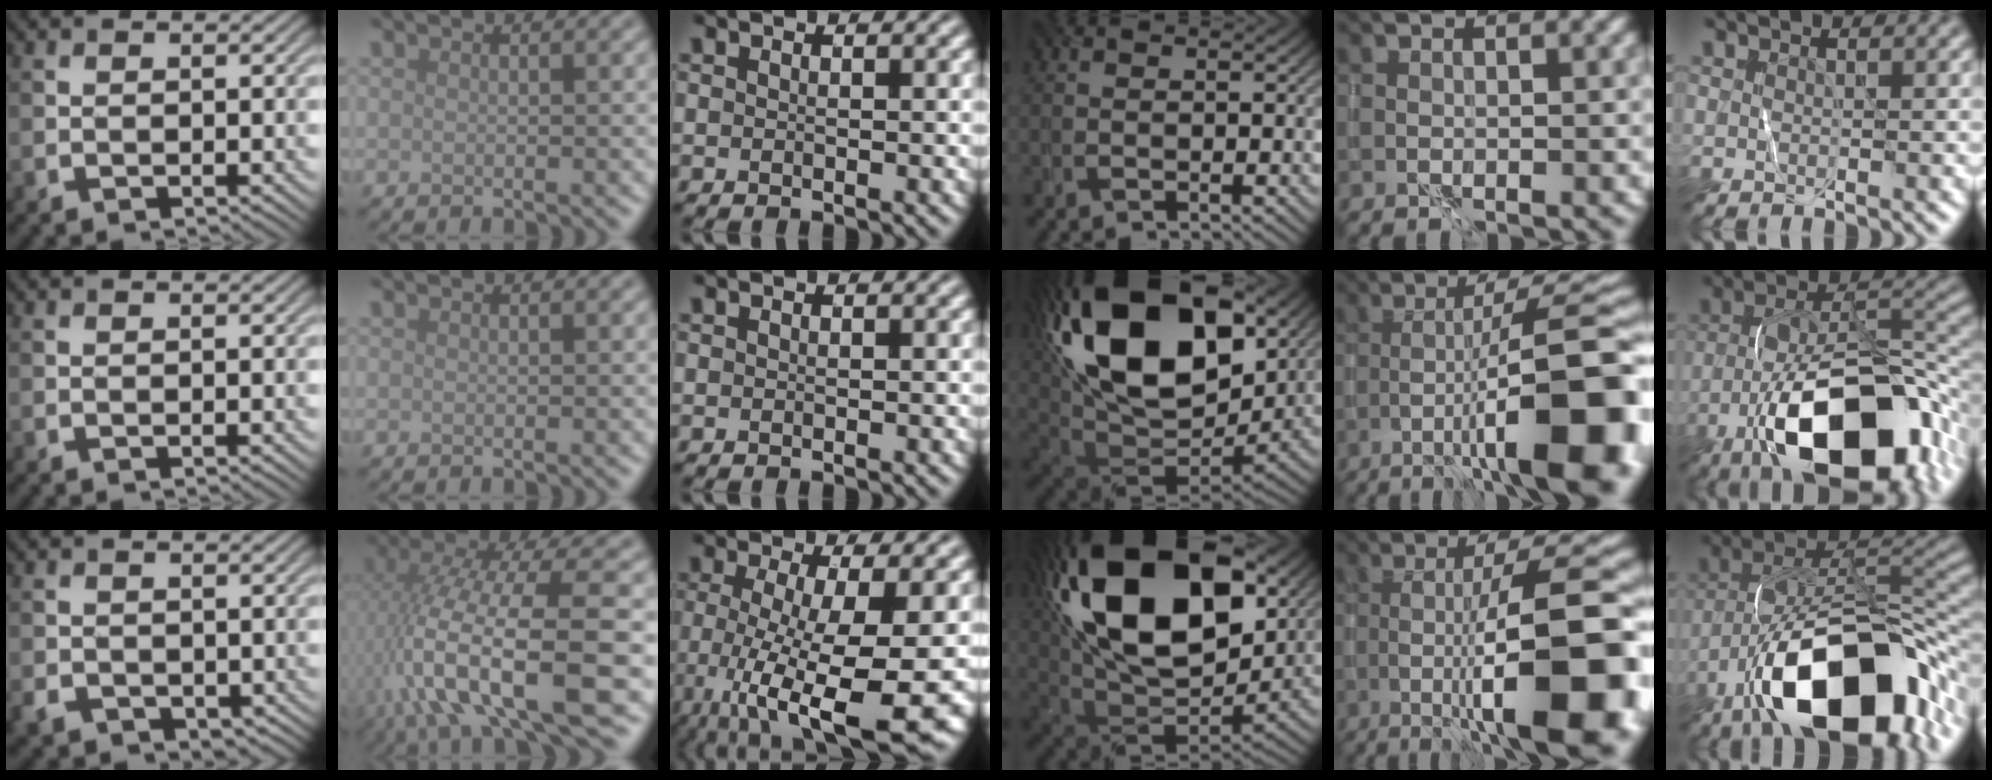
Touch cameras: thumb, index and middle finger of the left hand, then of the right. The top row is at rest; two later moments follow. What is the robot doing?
{"motion": "wrap", "object": "ribbon"}